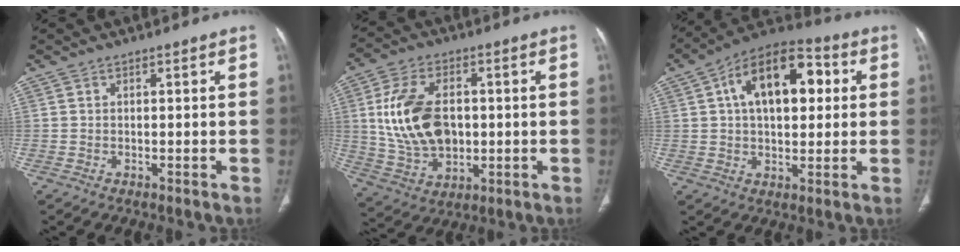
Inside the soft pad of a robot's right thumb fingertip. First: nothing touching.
{"total": 15.8, "force": [1.1, 10.4, 11.9], "torque": [-0.206, 0.000, 0.030]}
{"total": 17.2, "force": [4.0, 9.7, 13.6], "torque": [-0.177, 0.020, 0.055]}